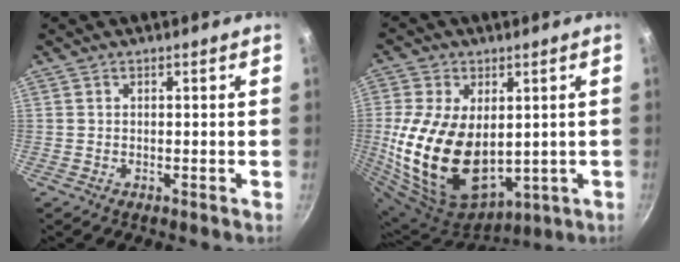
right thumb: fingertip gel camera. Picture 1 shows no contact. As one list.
[{"total": 21.5, "force": [0.4, 13.8, 16.5], "torque": [-0.316, -0.017, 0.029]}]